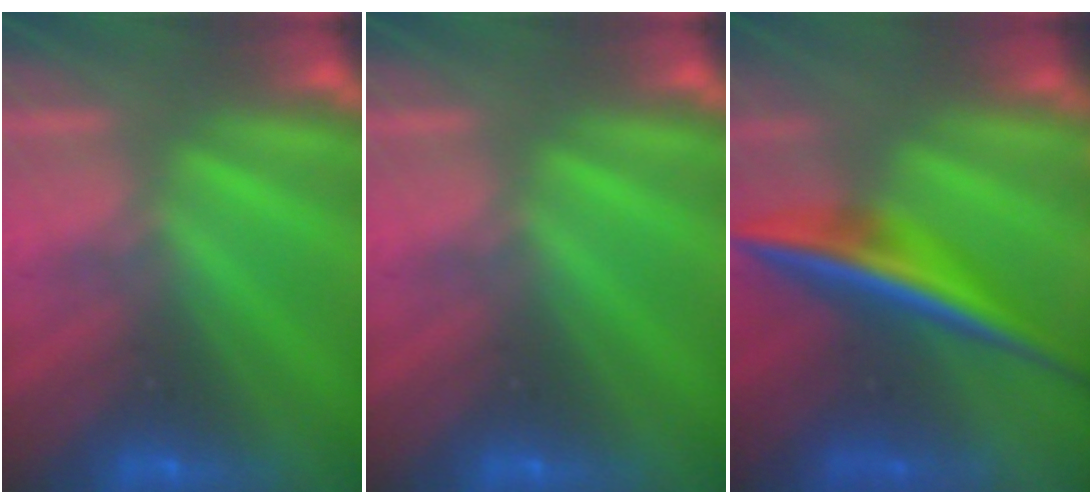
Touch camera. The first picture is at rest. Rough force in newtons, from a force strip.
{"total": 0.0}
{"total": 7.1}